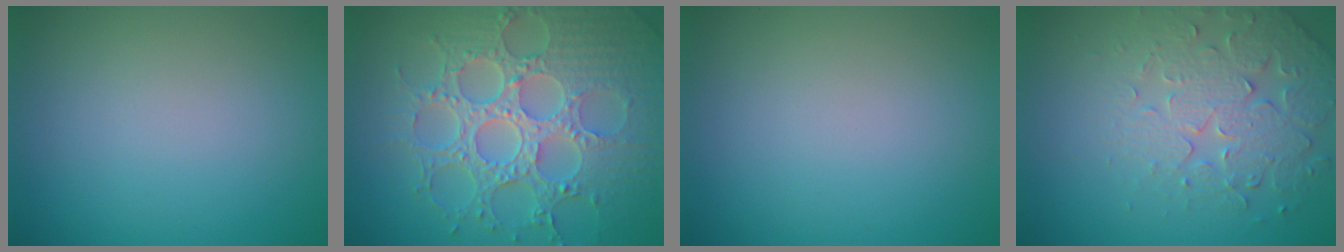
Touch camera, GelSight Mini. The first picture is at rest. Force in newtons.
{"total": 8.7, "press": 6.6, "slide": 5.8}
{"total": 0.0}
{"total": 4.1, "press": 3.9, "slide": 1.3}